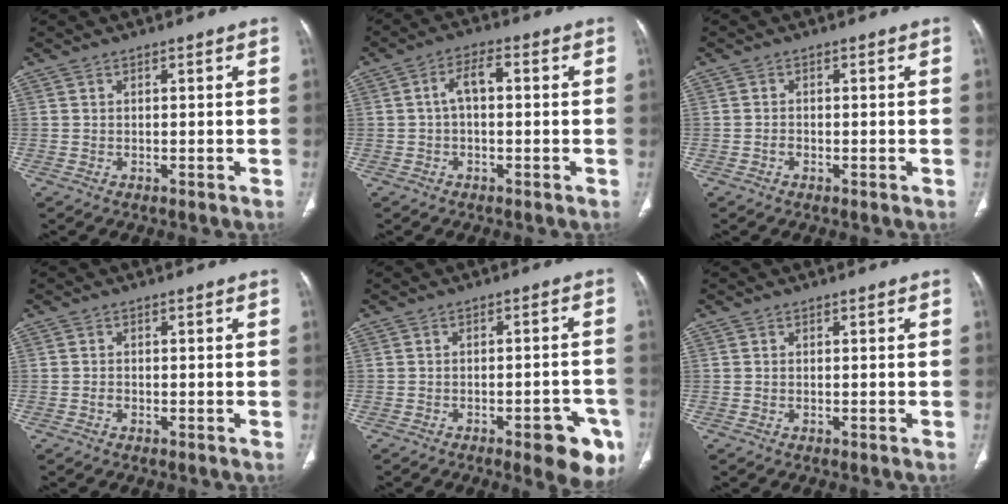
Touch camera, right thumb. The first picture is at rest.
{"total": 4.5, "force": [0.1, 2.2, 3.9], "torque": [-0.066, 0.020, -0.004]}
{"total": 0.8, "force": [-0.4, 0.5, 0.4], "torque": [-0.003, 0.003, -0.010]}
{"total": 0.8, "force": [-0.4, 0.6, 0.4], "torque": [-0.004, 0.003, -0.008]}
{"total": 9.4, "force": [-4.8, 3.3, 7.3], "torque": [-0.061, 0.021, -0.055]}
{"total": 0.0}